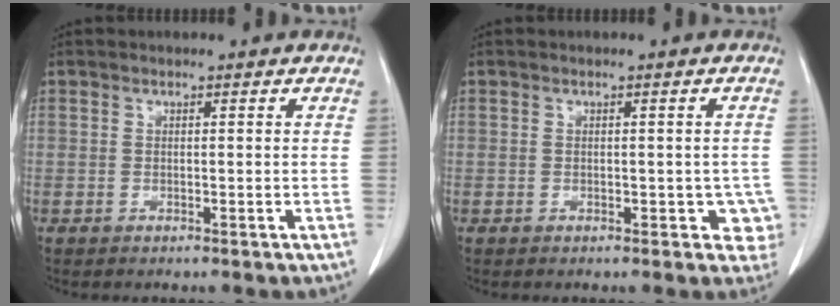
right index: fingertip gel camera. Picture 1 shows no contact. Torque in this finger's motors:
{"motor_torque": [0.12, 0.07, -0.03, 0.01]}